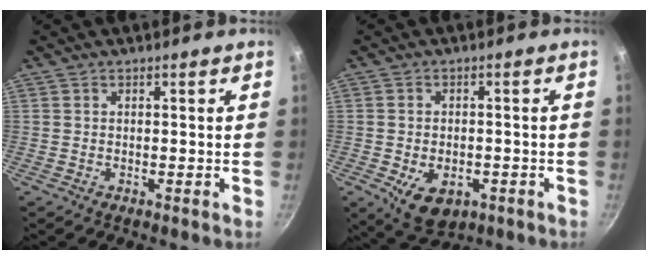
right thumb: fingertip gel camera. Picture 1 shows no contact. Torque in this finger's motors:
{"motor_torque": [-0.41, 0.41, 0.88, -0.27, 0.04]}